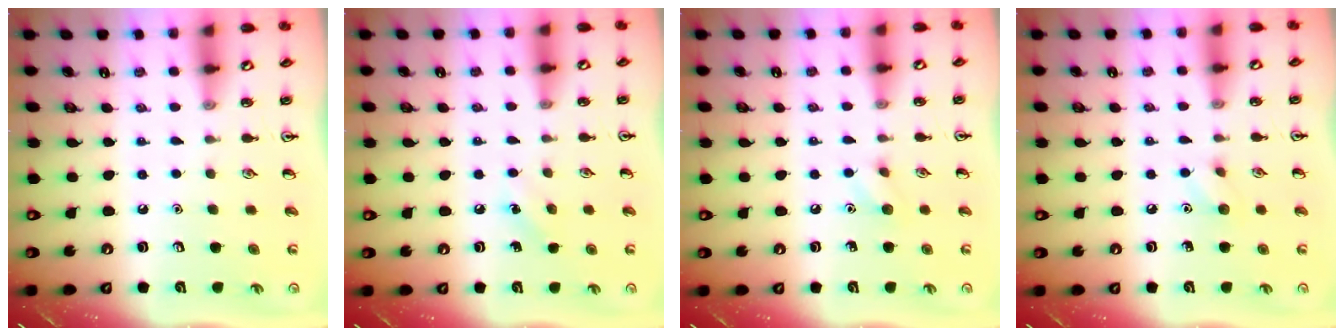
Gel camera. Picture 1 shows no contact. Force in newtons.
{"total": 5.6, "press": 5.3, "slide": 1.9}
{"total": 5.5, "press": 5.4, "slide": 1.3}
{"total": 6.0, "press": 5.7, "slide": 1.6}